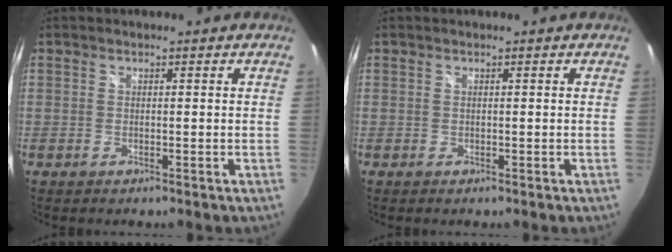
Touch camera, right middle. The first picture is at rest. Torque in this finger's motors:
{"motor_torque": [0.00, -0.02, 0.04, 0.01]}